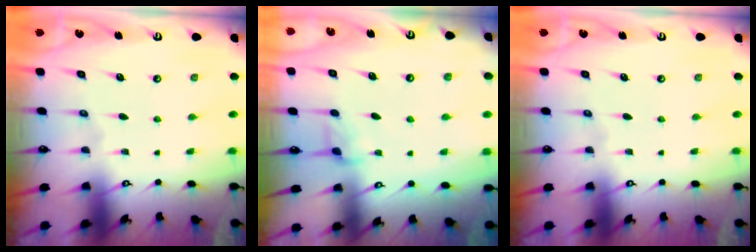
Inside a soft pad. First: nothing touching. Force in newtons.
{"total": 2.8, "press": 2.8, "slide": 0.4}
{"total": 0.0}